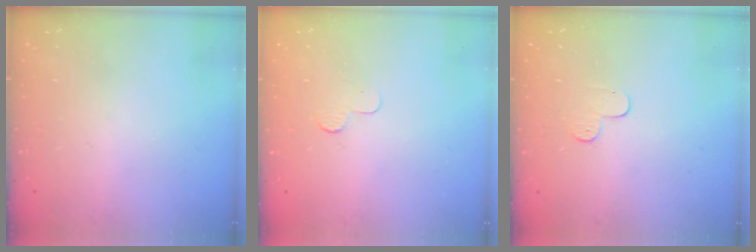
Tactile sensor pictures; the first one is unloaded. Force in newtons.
{"total": 2.3, "press": 2.3, "slide": 0.2}
{"total": 3.9, "press": 3.8, "slide": 0.3}